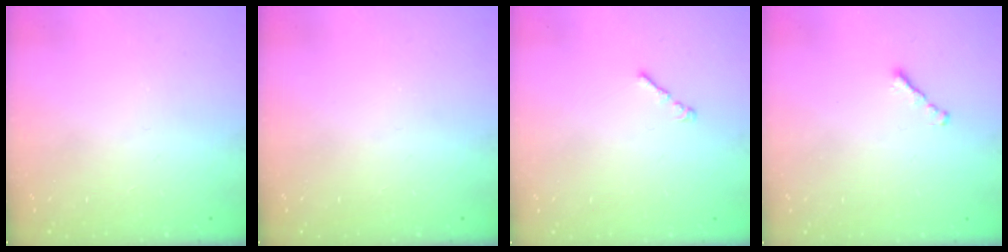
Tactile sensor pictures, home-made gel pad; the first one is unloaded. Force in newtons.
{"total": 0.0}
{"total": 1.1, "press": 0.9, "slide": 0.5}
{"total": 1.3, "press": 1.2, "slide": 0.5}